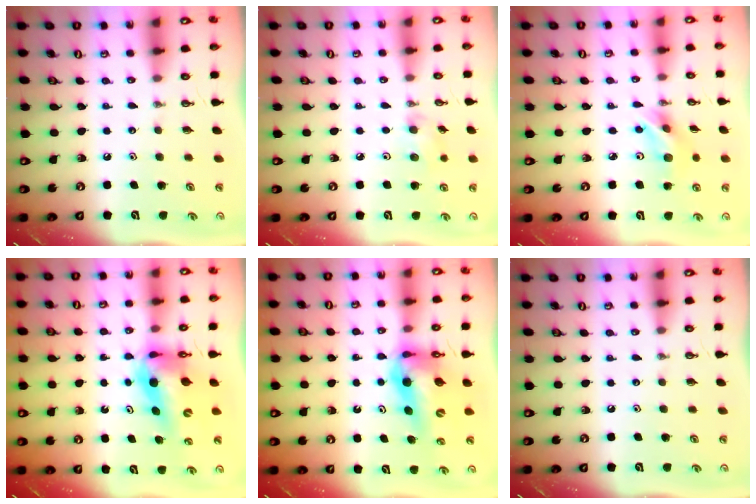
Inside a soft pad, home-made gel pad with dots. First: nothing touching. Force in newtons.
{"total": 5.6, "press": 5.3, "slide": 2.0}
{"total": 8.7, "press": 7.6, "slide": 4.4}
{"total": 10.2, "press": 10.2, "slide": 1.1}
{"total": 13.7, "press": 13.1, "slide": 4.1}
{"total": 0.0}